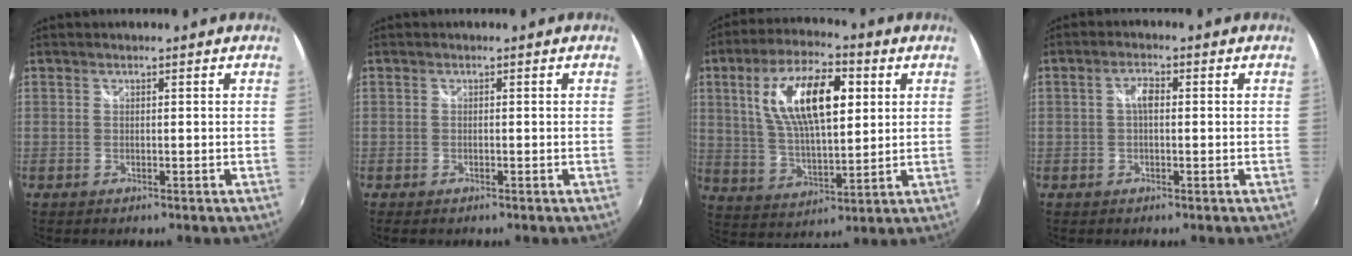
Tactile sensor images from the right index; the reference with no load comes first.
{"total": 0.6, "force": [-0.4, 0.2, 0.5], "torque": [-0.012, -0.001, -0.007]}
{"total": 16.5, "force": [4.9, 6.7, 14.2], "torque": [-0.261, 0.017, 0.092]}
{"total": 2.5, "force": [0.0, 1.2, 2.2], "torque": [-0.043, 0.008, -0.001]}